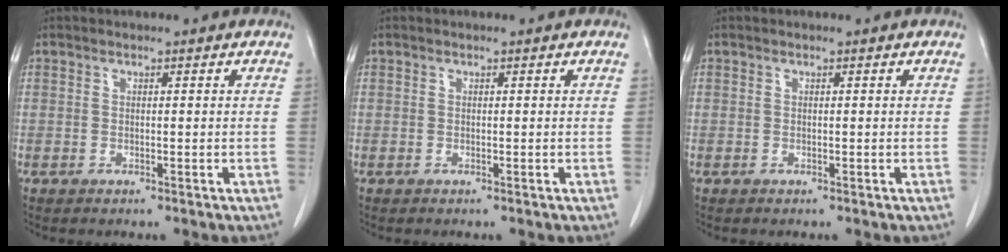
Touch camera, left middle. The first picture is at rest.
{"total": 0.0}
{"total": 0.0}